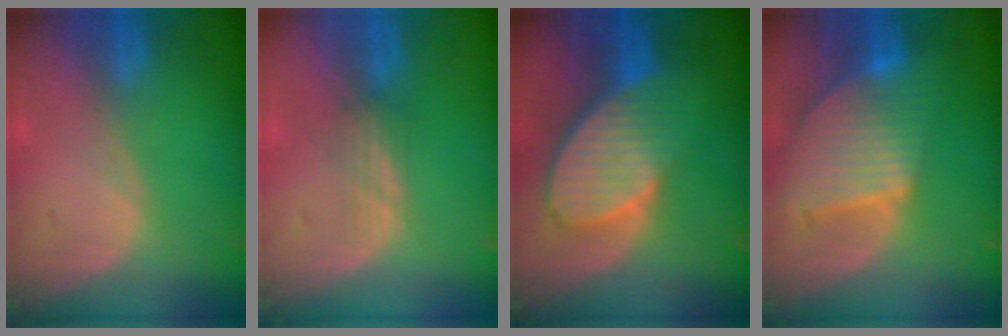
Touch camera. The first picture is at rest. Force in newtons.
{"total": 2.1, "press": 2.1, "slide": 0.2}
{"total": 10.0, "press": 8.7, "slide": 4.8}
{"total": 9.6, "press": 8.3, "slide": 4.8}